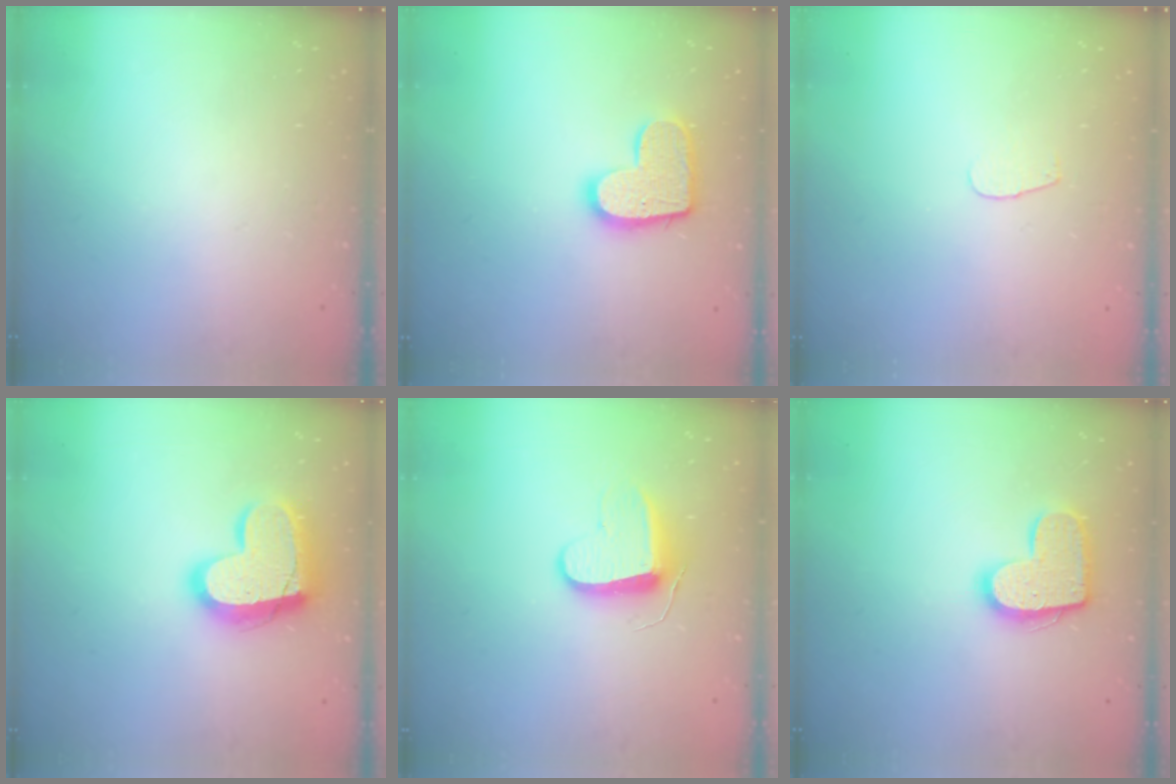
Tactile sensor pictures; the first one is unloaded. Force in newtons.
{"total": 13.5, "press": 13.5, "slide": 0.8}
{"total": 3.3, "press": 3.3, "slide": 0.3}
{"total": 17.2, "press": 17.2, "slide": 1.3}
{"total": 9.5, "press": 9.5, "slide": 0.2}
{"total": 13.5, "press": 13.5, "slide": 0.7}